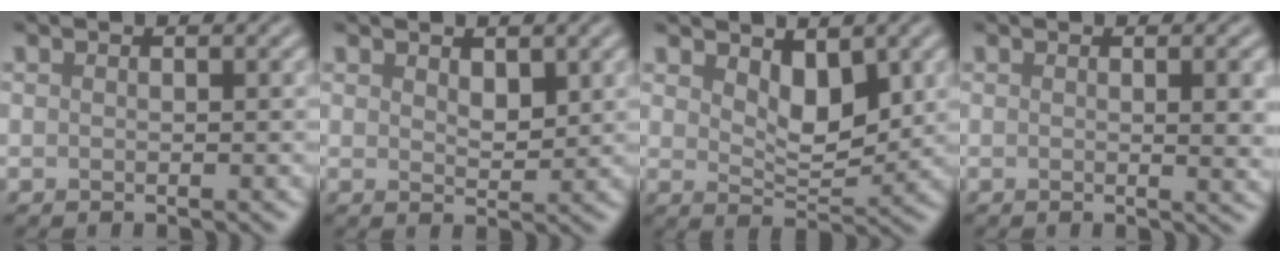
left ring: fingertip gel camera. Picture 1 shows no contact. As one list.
[{"total": 1.8, "force": [1.1, 0.9, 1.2], "torque": [-0.019, -0.004, 0.022]}, {"total": 3.6, "force": [1.8, 1.8, 2.6], "torque": [-0.046, -0.012, 0.030]}, {"total": 2.7, "force": [0.3, 0.7, 2.6], "torque": [-0.028, -0.004, 0.003]}]